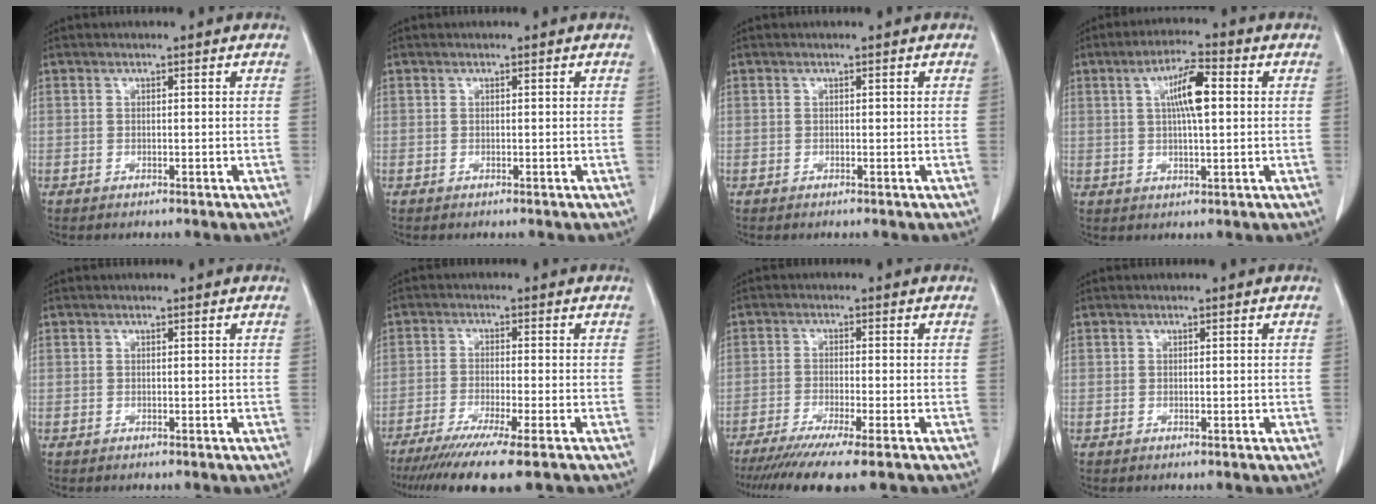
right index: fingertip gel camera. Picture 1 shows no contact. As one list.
[{"total": 0.0}, {"total": 0.0}, {"total": 7.1, "force": [1.5, 1.2, 6.9], "torque": [-0.122, 0.012, 0.026]}, {"total": 0.0}, {"total": 10.9, "force": [-7.9, -0.3, 7.5], "torque": [-0.113, -0.029, -0.123]}, {"total": 9.9, "force": [-7.4, -0.4, 6.6], "torque": [-0.095, -0.026, -0.116]}, {"total": 0.0}]